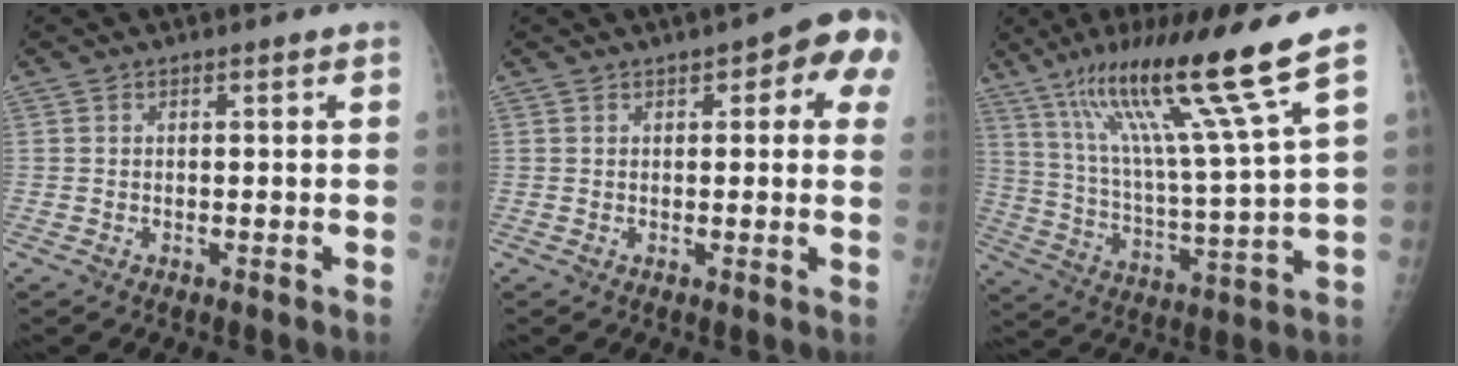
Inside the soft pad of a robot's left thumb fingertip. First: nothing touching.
{"total": 9.2, "force": [3.6, 3.4, 7.7], "torque": [-0.058, 0.002, 0.030]}
{"total": 20.0, "force": [13.3, -0.1, 14.9], "torque": [-0.239, -0.062, 0.230]}